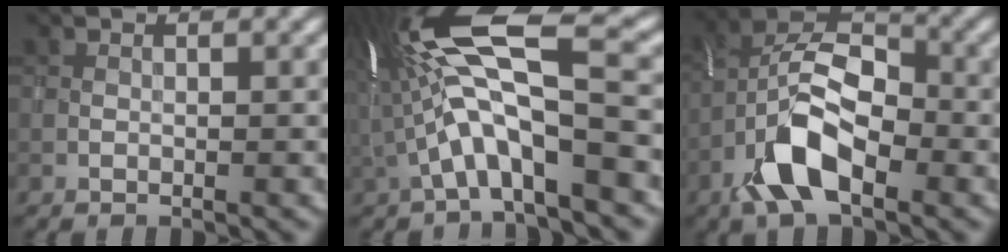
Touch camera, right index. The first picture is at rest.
{"total": 12.6, "force": [-0.6, 3.3, 12.2], "torque": [-0.225, 0.028, -0.009]}
{"total": 8.1, "force": [-3.6, 4.0, 6.1], "torque": [-0.117, 0.011, -0.077]}